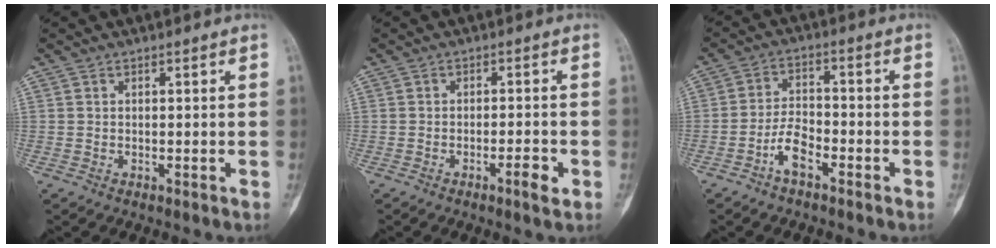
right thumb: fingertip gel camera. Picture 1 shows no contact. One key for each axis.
{"total": 3.3, "fx": -1.6, "fy": 0.6, "fz": 2.8, "tx": -0.046, "ty": 0.006, "tz": -0.026}
{"total": 5.5, "fx": -3.2, "fy": 2.5, "fz": 3.7, "tx": -0.064, "ty": 0.027, "tz": -0.064}